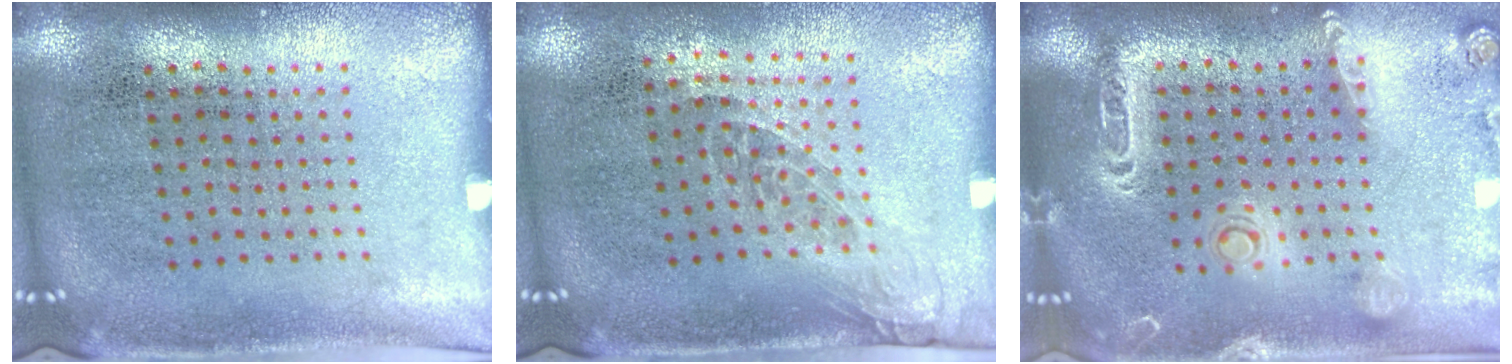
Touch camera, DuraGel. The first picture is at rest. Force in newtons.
{"total": 1.2, "press": 1.0, "slide": 0.7}
{"total": 2.1, "press": 2.0, "slide": 0.7}